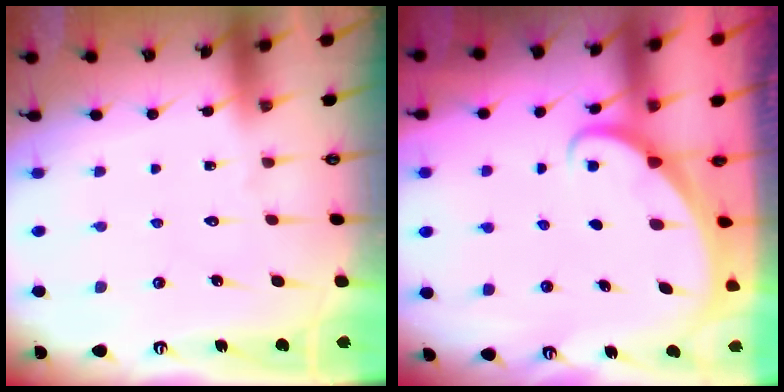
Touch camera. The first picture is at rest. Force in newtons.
{"total": 1.6, "press": 1.6, "slide": 0.0}